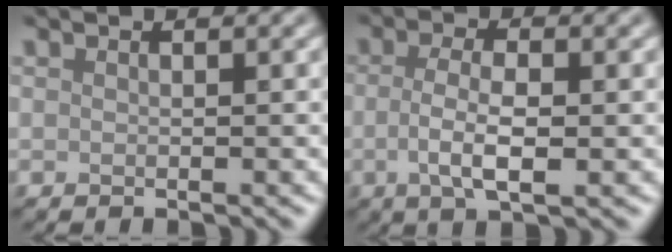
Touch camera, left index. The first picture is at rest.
{"total": 4.0, "force": [-0.5, 1.3, 3.7], "torque": [-0.078, -0.003, -0.011]}